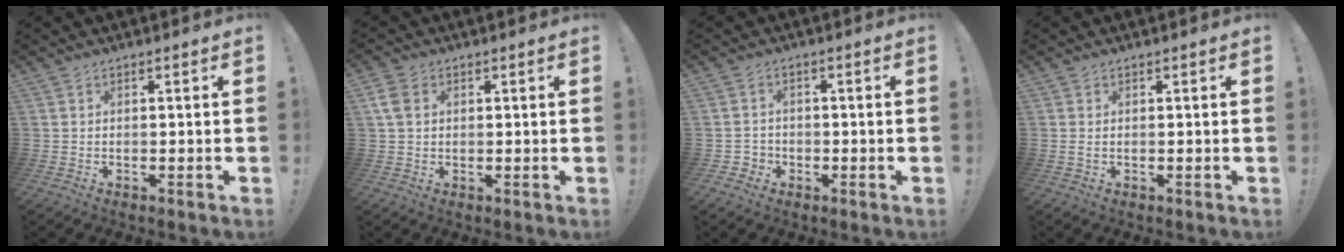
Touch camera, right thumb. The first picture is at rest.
{"total": 5.7, "force": [1.7, 4.1, 3.5], "torque": [-0.076, 0.003, 0.033]}
{"total": 2.8, "force": [-1.0, 2.5, 0.6], "torque": [-0.018, 0.001, -0.020]}
{"total": 0.8, "force": [0.2, 0.2, 0.7], "torque": [-0.013, 0.001, 0.002]}